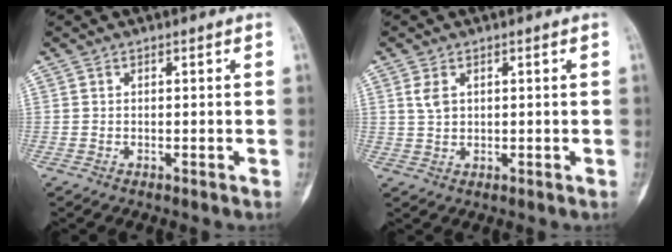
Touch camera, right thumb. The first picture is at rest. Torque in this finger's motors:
{"motor_torque": [-0.26, 0.70, 0.51, 0.05, 0.09]}